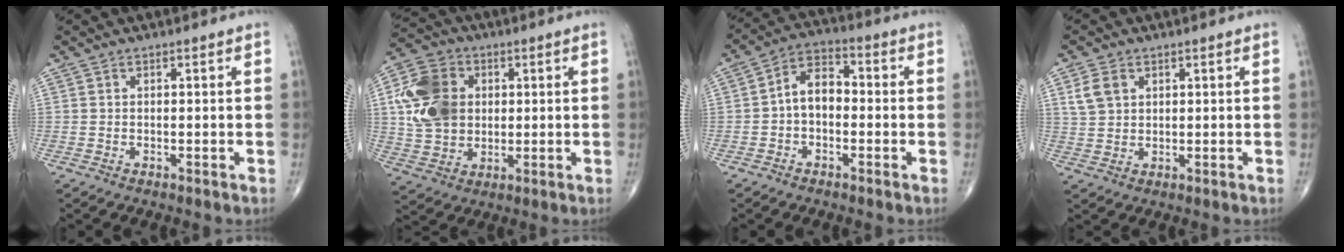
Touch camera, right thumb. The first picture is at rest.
{"total": 13.6, "force": [2.3, 10.6, 8.2], "torque": [-0.141, 0.006, 0.043]}
{"total": 7.3, "force": [-0.8, 4.9, 5.4], "torque": [-0.078, 0.029, -0.026]}
{"total": 4.6, "force": [1.9, 3.3, 2.5], "torque": [-0.042, -0.002, 0.042]}